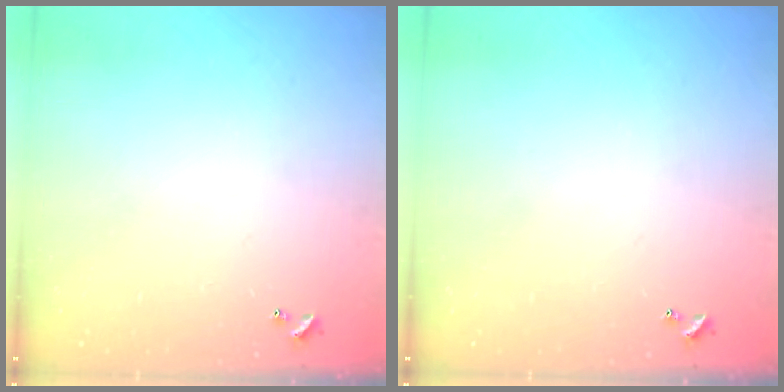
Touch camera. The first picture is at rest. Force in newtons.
{"total": 0.0}